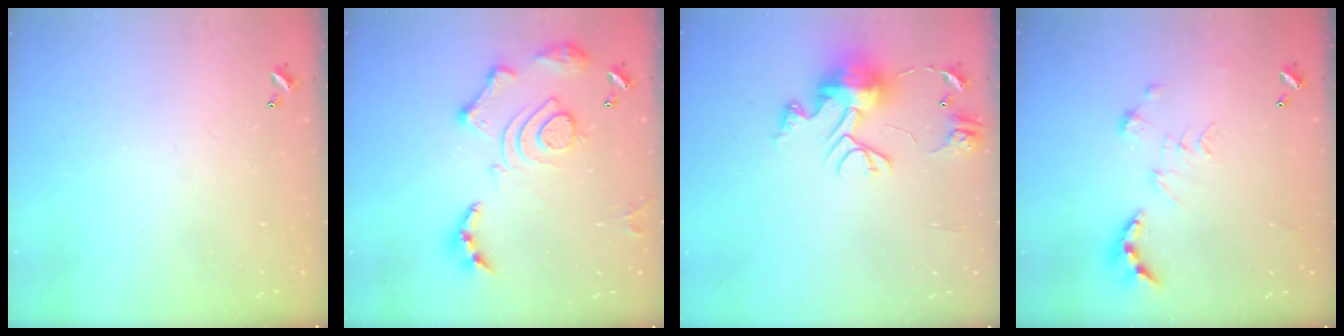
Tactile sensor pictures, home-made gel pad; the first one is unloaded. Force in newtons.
{"total": 16.1, "press": 16.0, "slide": 1.8}
{"total": 12.0, "press": 11.9, "slide": 1.2}
{"total": 0.8, "press": 0.8, "slide": 0.3}